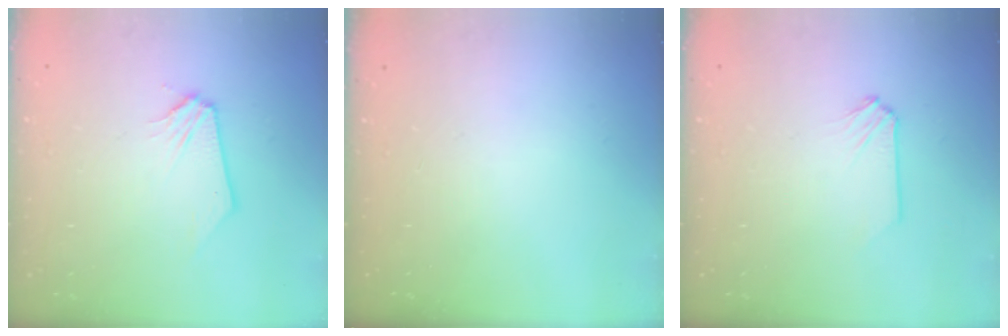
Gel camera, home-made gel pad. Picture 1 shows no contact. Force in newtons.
{"total": 0.0}
{"total": 0.0}